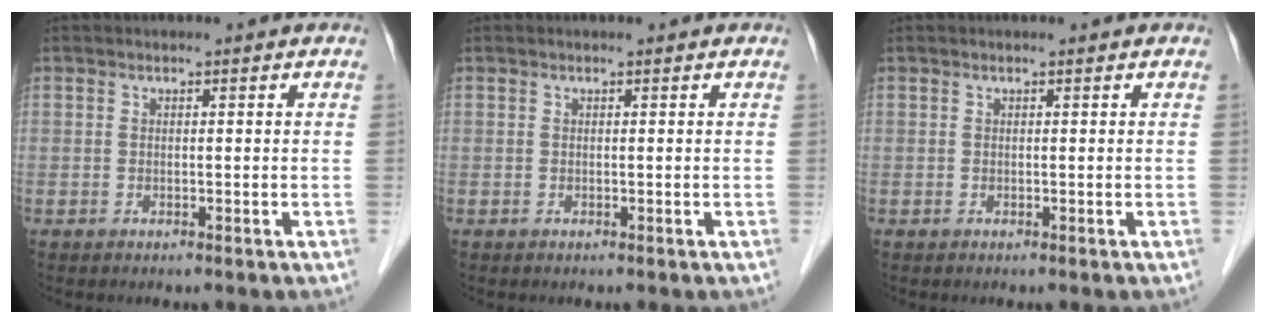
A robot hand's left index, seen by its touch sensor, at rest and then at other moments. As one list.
[{"total": 0.0}, {"total": 0.0}]